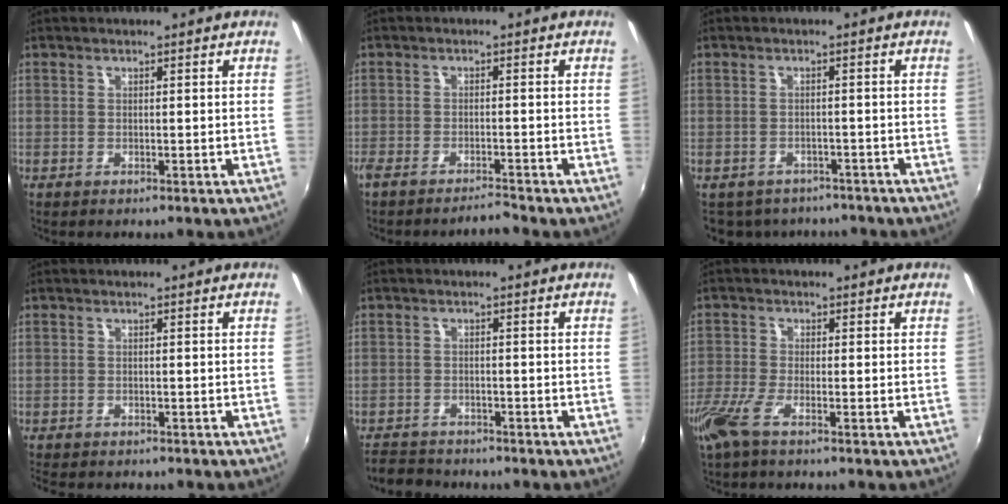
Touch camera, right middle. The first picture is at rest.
{"total": 3.0, "force": [-2.9, -0.3, 0.6], "torque": [-0.023, -0.007, -0.058]}
{"total": 7.6, "force": [-6.1, 4.1, 2.1], "torque": [-0.050, -0.007, -0.077]}
{"total": 3.2, "force": [-2.9, 0.8, 1.1], "torque": [-0.030, -0.017, -0.046]}
{"total": 5.1, "force": [-4.8, 1.7, 0.7], "torque": [-0.034, -0.005, -0.084]}
{"total": 5.8, "force": [-3.9, 1.1, 4.2], "torque": [-0.104, -0.018, -0.079]}